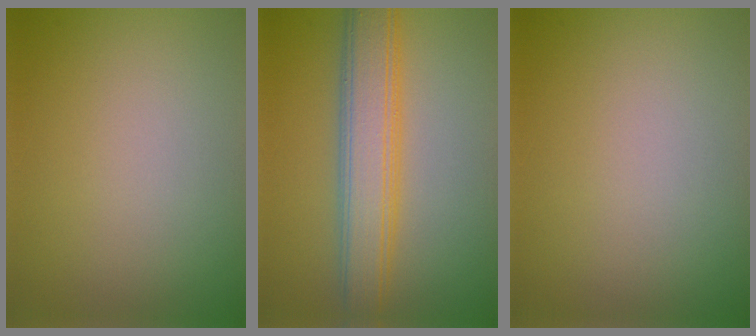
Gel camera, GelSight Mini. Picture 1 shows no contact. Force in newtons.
{"total": 6.3, "press": 6.2, "slide": 0.3}
{"total": 0.0}